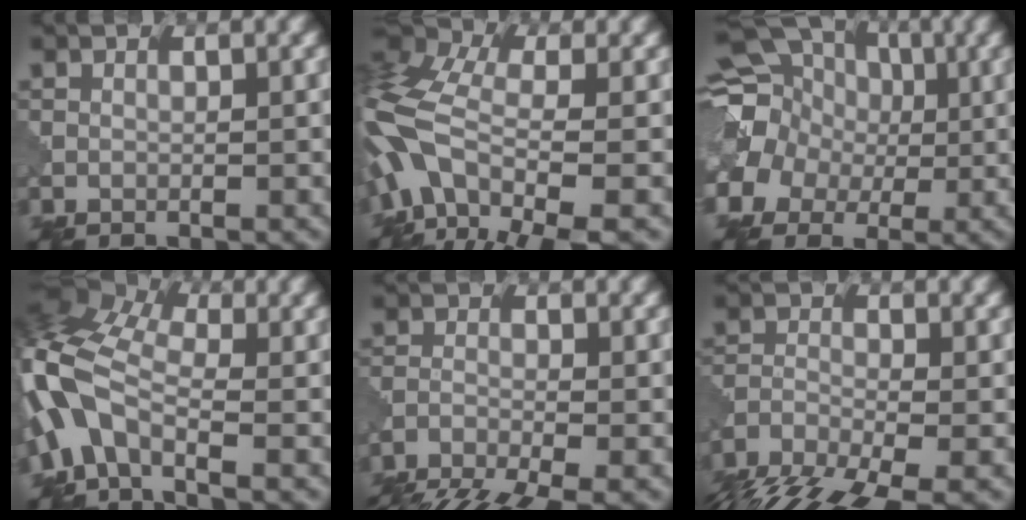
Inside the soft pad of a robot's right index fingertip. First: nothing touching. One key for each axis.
{"total": 11.9, "fx": -4.1, "fy": 6.2, "fz": 9.4, "tx": -0.208, "ty": 0.006, "tz": -0.086}
{"total": 14.3, "fx": 0.7, "fy": 13.1, "fz": 5.7, "tx": -0.156, "ty": 0.016, "tz": -0.021}
{"total": 10.0, "fx": -1.3, "fy": 5.4, "fz": 8.3, "tx": -0.207, "ty": 0.013, "tz": -0.041}
{"total": 9.2, "fx": -7.8, "fy": 2.4, "fz": 4.4, "tx": -0.095, "ty": -0.033, "tz": -0.124}
{"total": 10.0, "fx": -7.5, "fy": 3.3, "fz": 5.7, "tx": -0.123, "ty": -0.032, "tz": -0.137}